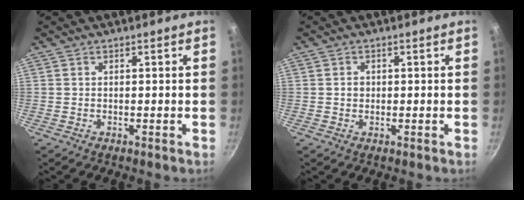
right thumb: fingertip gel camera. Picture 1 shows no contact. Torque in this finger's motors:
{"motor_torque": [-0.06, 0.32, 0.17, -0.13, -0.01]}